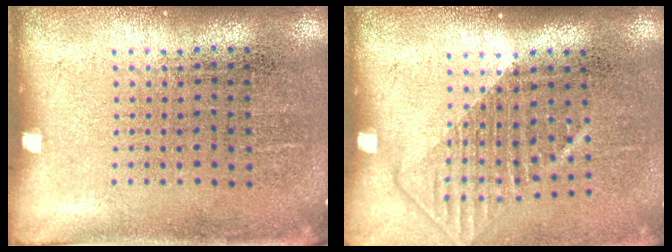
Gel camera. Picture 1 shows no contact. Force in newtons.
{"total": 1.3, "press": 1.1, "slide": 0.8}